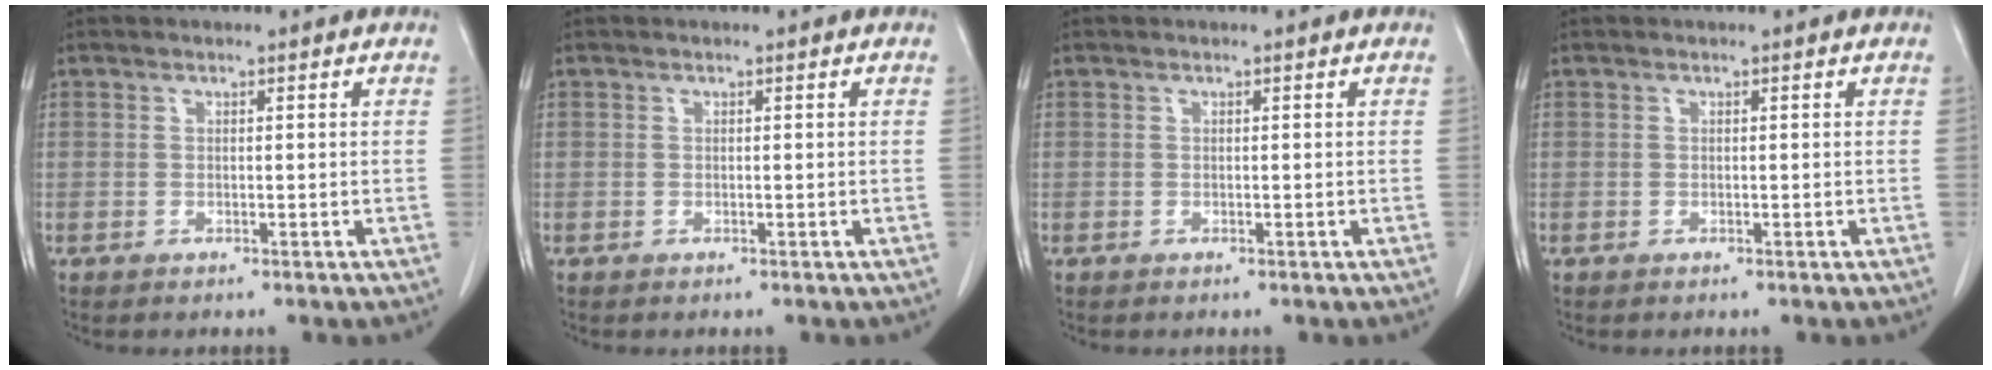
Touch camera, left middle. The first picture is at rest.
{"total": 0.0}
{"total": 0.0}
{"total": 0.0}